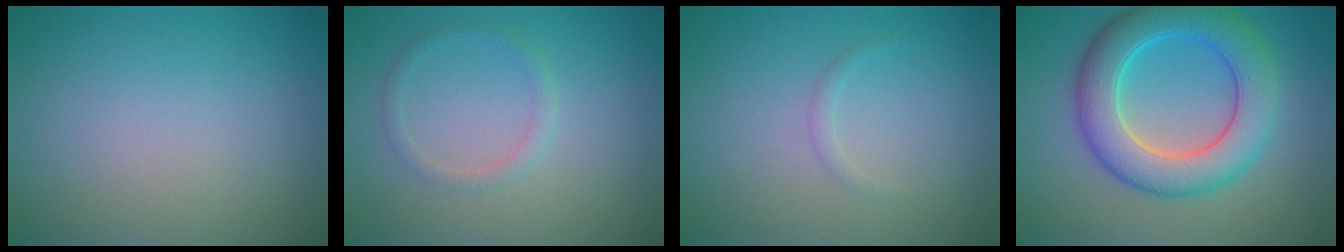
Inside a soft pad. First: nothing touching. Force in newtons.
{"total": 1.2, "press": 1.2, "slide": 0.0}
{"total": 0.6, "press": 0.6, "slide": 0.1}
{"total": 7.6, "press": 7.6, "slide": 0.2}